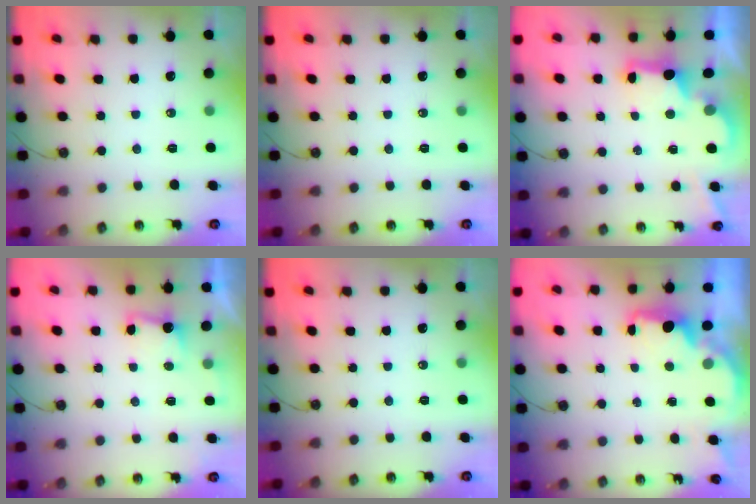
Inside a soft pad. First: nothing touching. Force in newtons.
{"total": 0.0}
{"total": 2.7, "press": 2.6, "slide": 0.9}
{"total": 2.3, "press": 2.1, "slide": 1.0}
{"total": 0.0}
{"total": 2.2, "press": 2.1, "slide": 0.8}